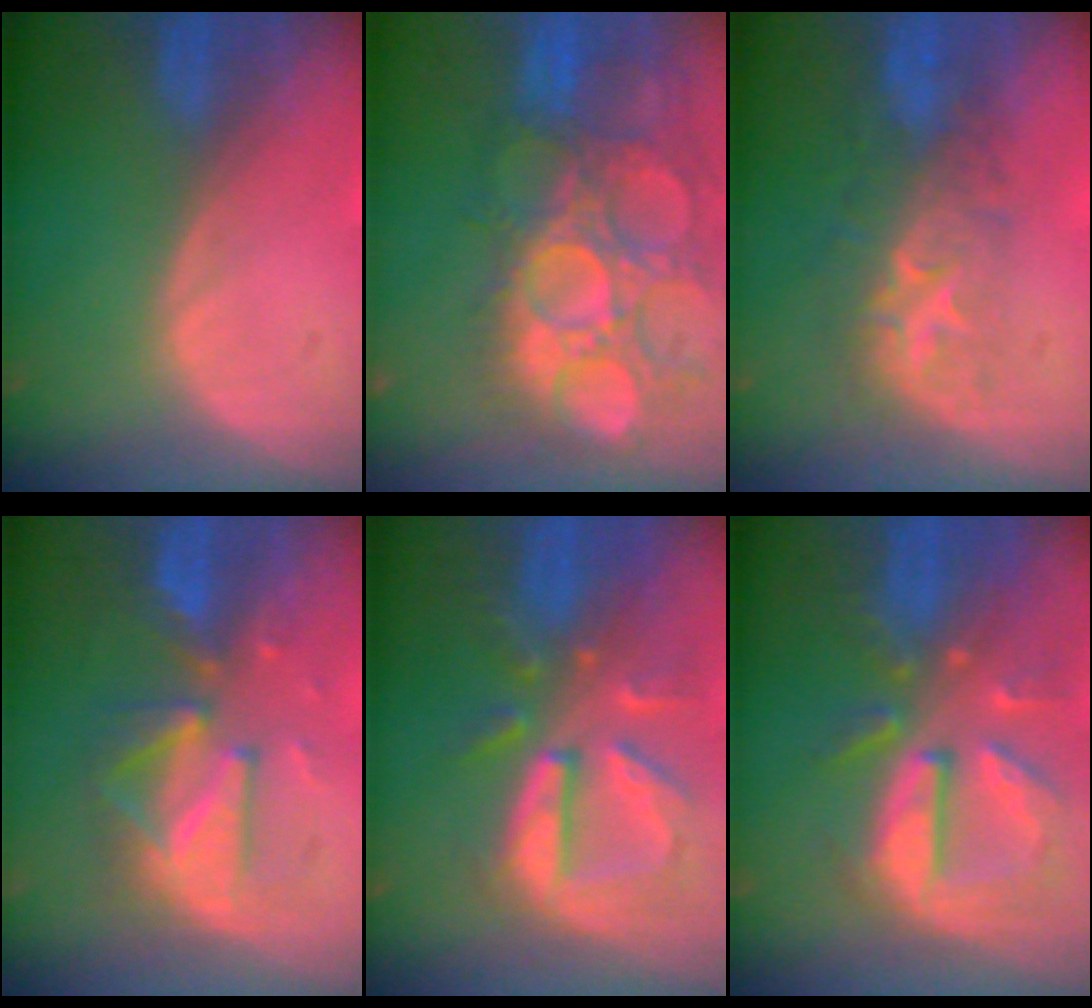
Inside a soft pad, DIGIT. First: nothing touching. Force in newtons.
{"total": 14.2, "press": 12.7, "slide": 6.4}
{"total": 8.1, "press": 7.7, "slide": 2.5}
{"total": 8.2, "press": 8.2, "slide": 0.7}
{"total": 10.3, "press": 9.2, "slide": 4.6}
{"total": 10.8, "press": 9.5, "slide": 5.1}